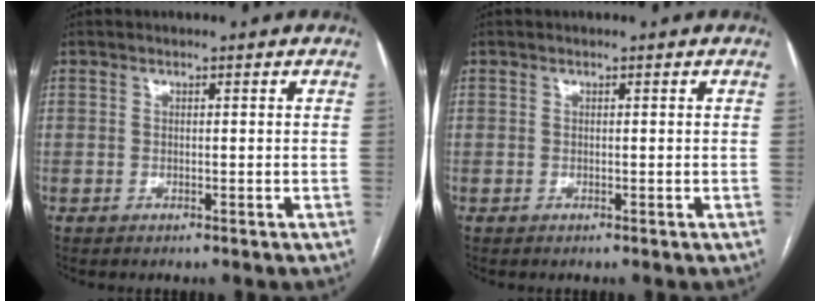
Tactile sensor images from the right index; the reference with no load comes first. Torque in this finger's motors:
{"motor_torque": [0.01, 0.00, 0.00, 0.00]}